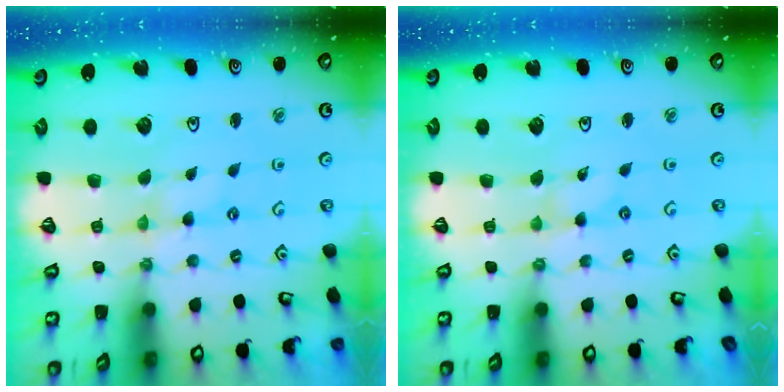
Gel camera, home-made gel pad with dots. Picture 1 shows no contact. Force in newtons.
{"total": 0.0}